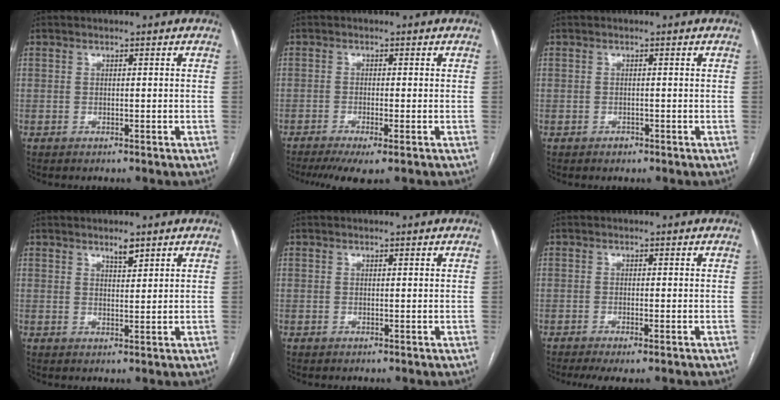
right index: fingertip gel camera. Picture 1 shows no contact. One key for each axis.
{"total": 5.4, "fx": -3.5, "fy": 0.4, "fz": 4.1, "tx": -0.064, "ty": -0.013, "tz": -0.057}
{"total": 0.8, "fx": -0.5, "fy": 0.6, "fz": 0.1, "tx": 0.000, "ty": 0.002, "tz": -0.009}
{"total": 2.3, "fx": 1.8, "fy": 0.5, "fz": 1.4, "tx": -0.029, "ty": -0.002, "tz": 0.033}
{"total": 0.0}
{"total": 3.4, "fx": -2.2, "fy": 0.3, "fz": 2.5, "tx": -0.040, "ty": -0.009, "tz": -0.036}